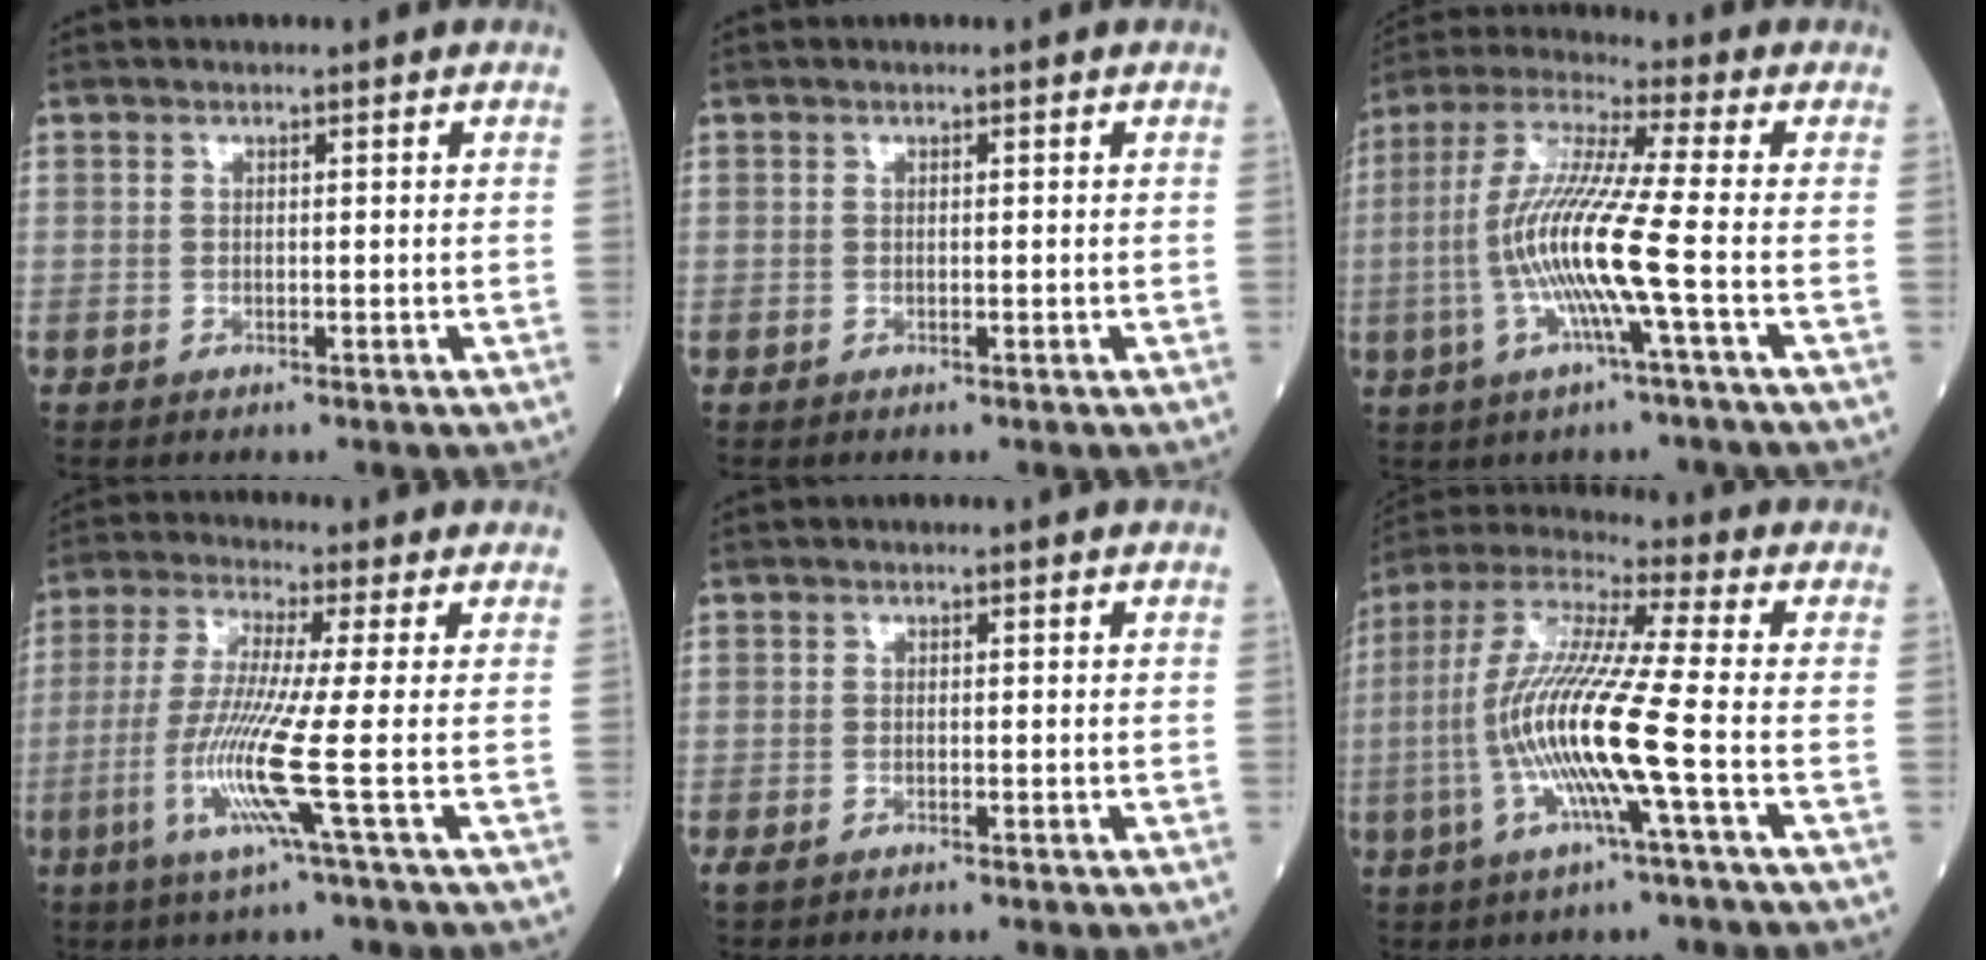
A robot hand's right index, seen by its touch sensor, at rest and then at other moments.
{"total": 0.0}
{"total": 12.9, "force": [-2.7, -0.8, 12.6], "torque": [-0.259, -0.003, -0.060]}
{"total": 9.7, "force": [-2.7, -1.9, 9.1], "torque": [-0.195, -0.021, -0.059]}
{"total": 1.1, "force": [-0.7, 0.3, 0.7], "torque": [-0.019, -0.003, -0.010]}
{"total": 15.0, "force": [-3.2, -0.6, 14.6], "torque": [-0.301, -0.004, -0.072]}